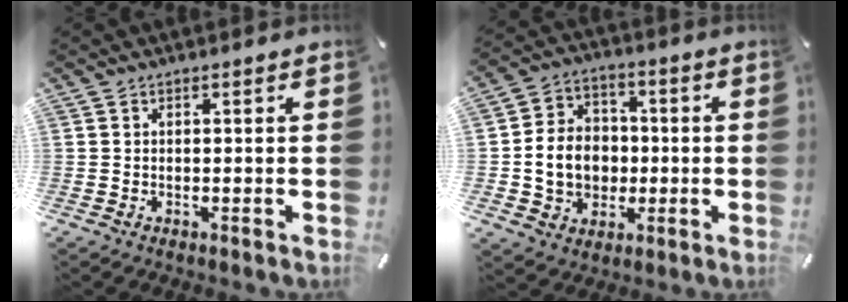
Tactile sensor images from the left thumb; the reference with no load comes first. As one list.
[{"total": 10.8, "force": [-1.2, 9.5, 5.0], "torque": [-0.112, 0.020, -0.017]}]